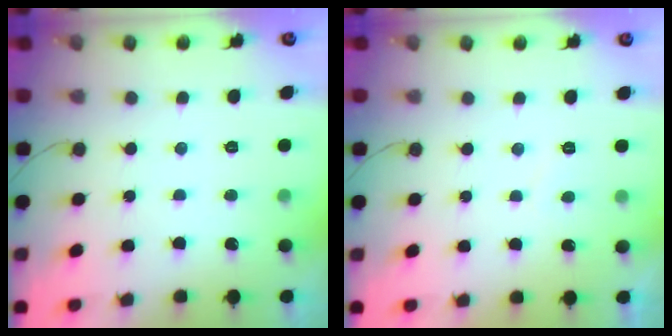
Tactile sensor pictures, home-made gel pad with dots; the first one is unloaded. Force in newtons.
{"total": 0.5, "press": 0.1, "slide": 0.5}